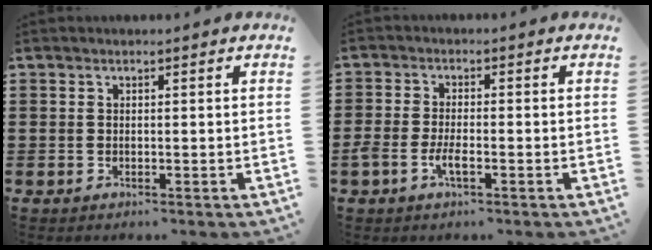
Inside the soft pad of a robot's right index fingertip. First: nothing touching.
{"total": 3.2, "force": [-1.6, 0.9, 2.7], "torque": [-0.065, -0.005, -0.034]}